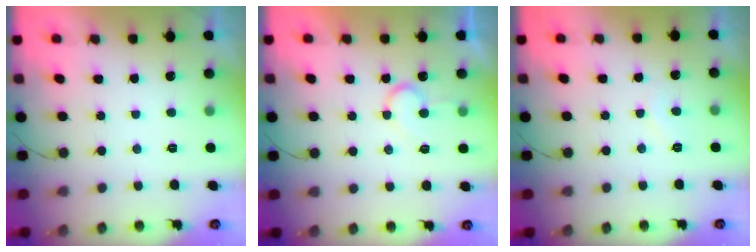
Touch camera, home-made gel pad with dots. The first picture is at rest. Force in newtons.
{"total": 7.4, "press": 7.4, "slide": 0.5}
{"total": 4.1, "press": 4.1, "slide": 0.4}